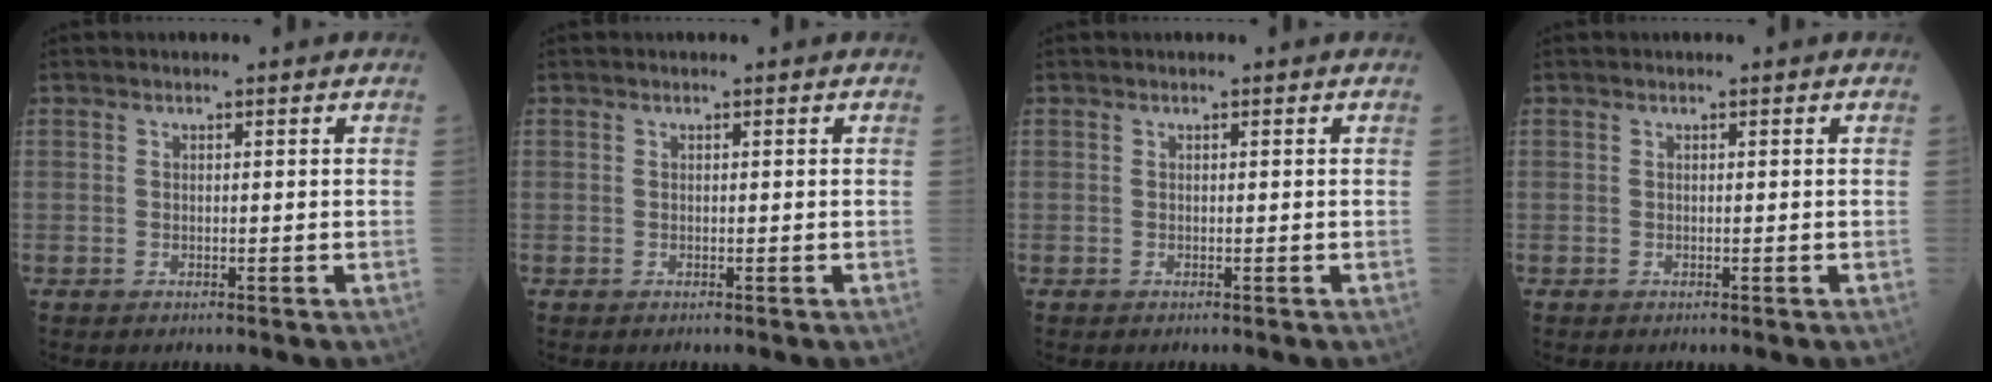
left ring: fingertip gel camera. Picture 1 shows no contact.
{"total": 0.0}
{"total": 0.0}
{"total": 0.0}